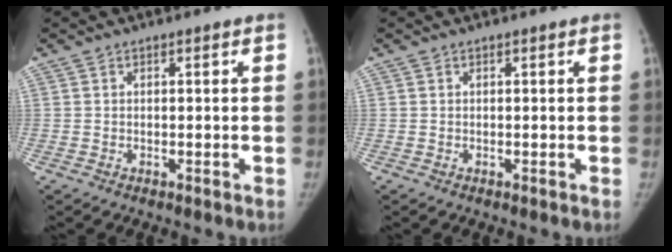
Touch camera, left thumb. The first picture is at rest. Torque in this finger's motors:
{"motor_torque": [0.04, 0.01, 0.16, -0.16, 0.02]}